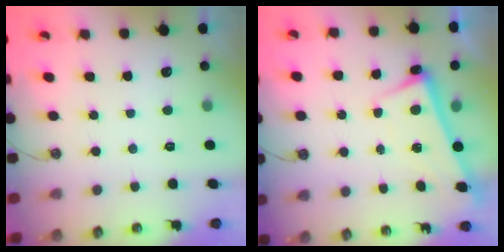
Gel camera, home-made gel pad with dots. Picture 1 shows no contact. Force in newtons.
{"total": 2.8, "press": 2.7, "slide": 0.5}